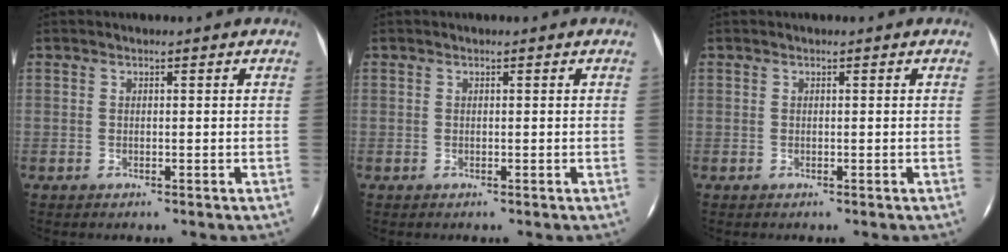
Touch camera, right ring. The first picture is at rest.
{"total": 0.0}
{"total": 0.0}